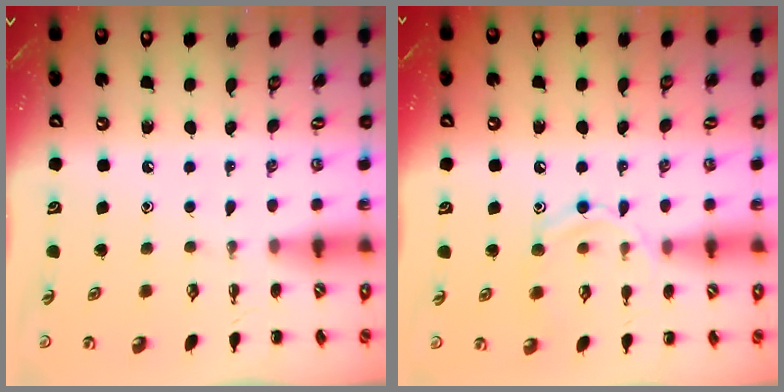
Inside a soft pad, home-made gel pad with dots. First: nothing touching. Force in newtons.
{"total": 9.0, "press": 8.9, "slide": 1.2}